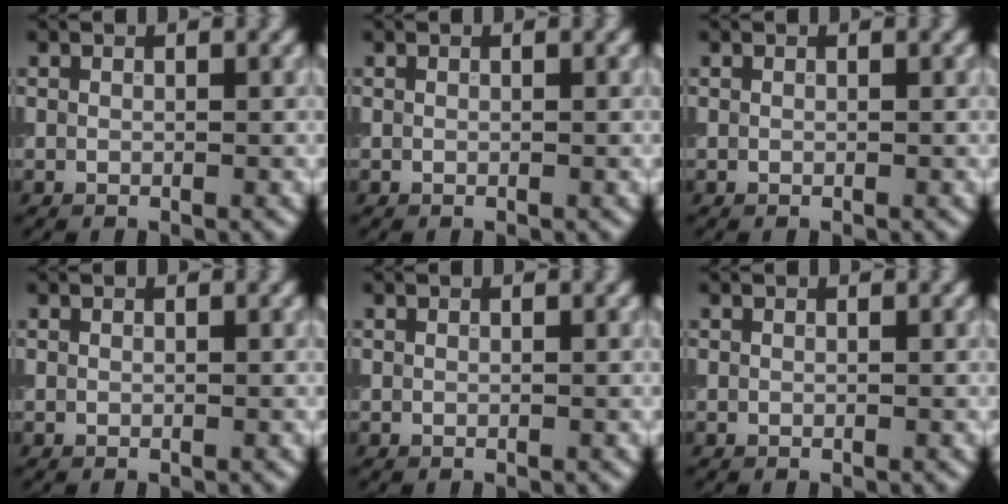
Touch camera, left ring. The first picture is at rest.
{"total": 0.0}
{"total": 0.0}
{"total": 0.0}
{"total": 0.0}
{"total": 0.0}